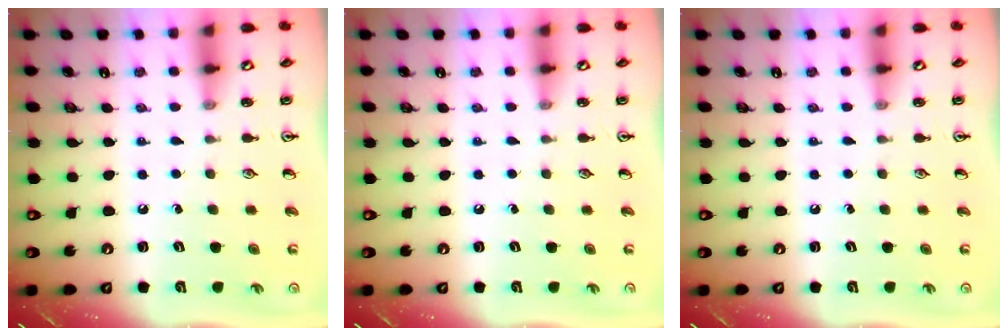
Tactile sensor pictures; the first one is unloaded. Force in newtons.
{"total": 0.0}
{"total": 0.0}